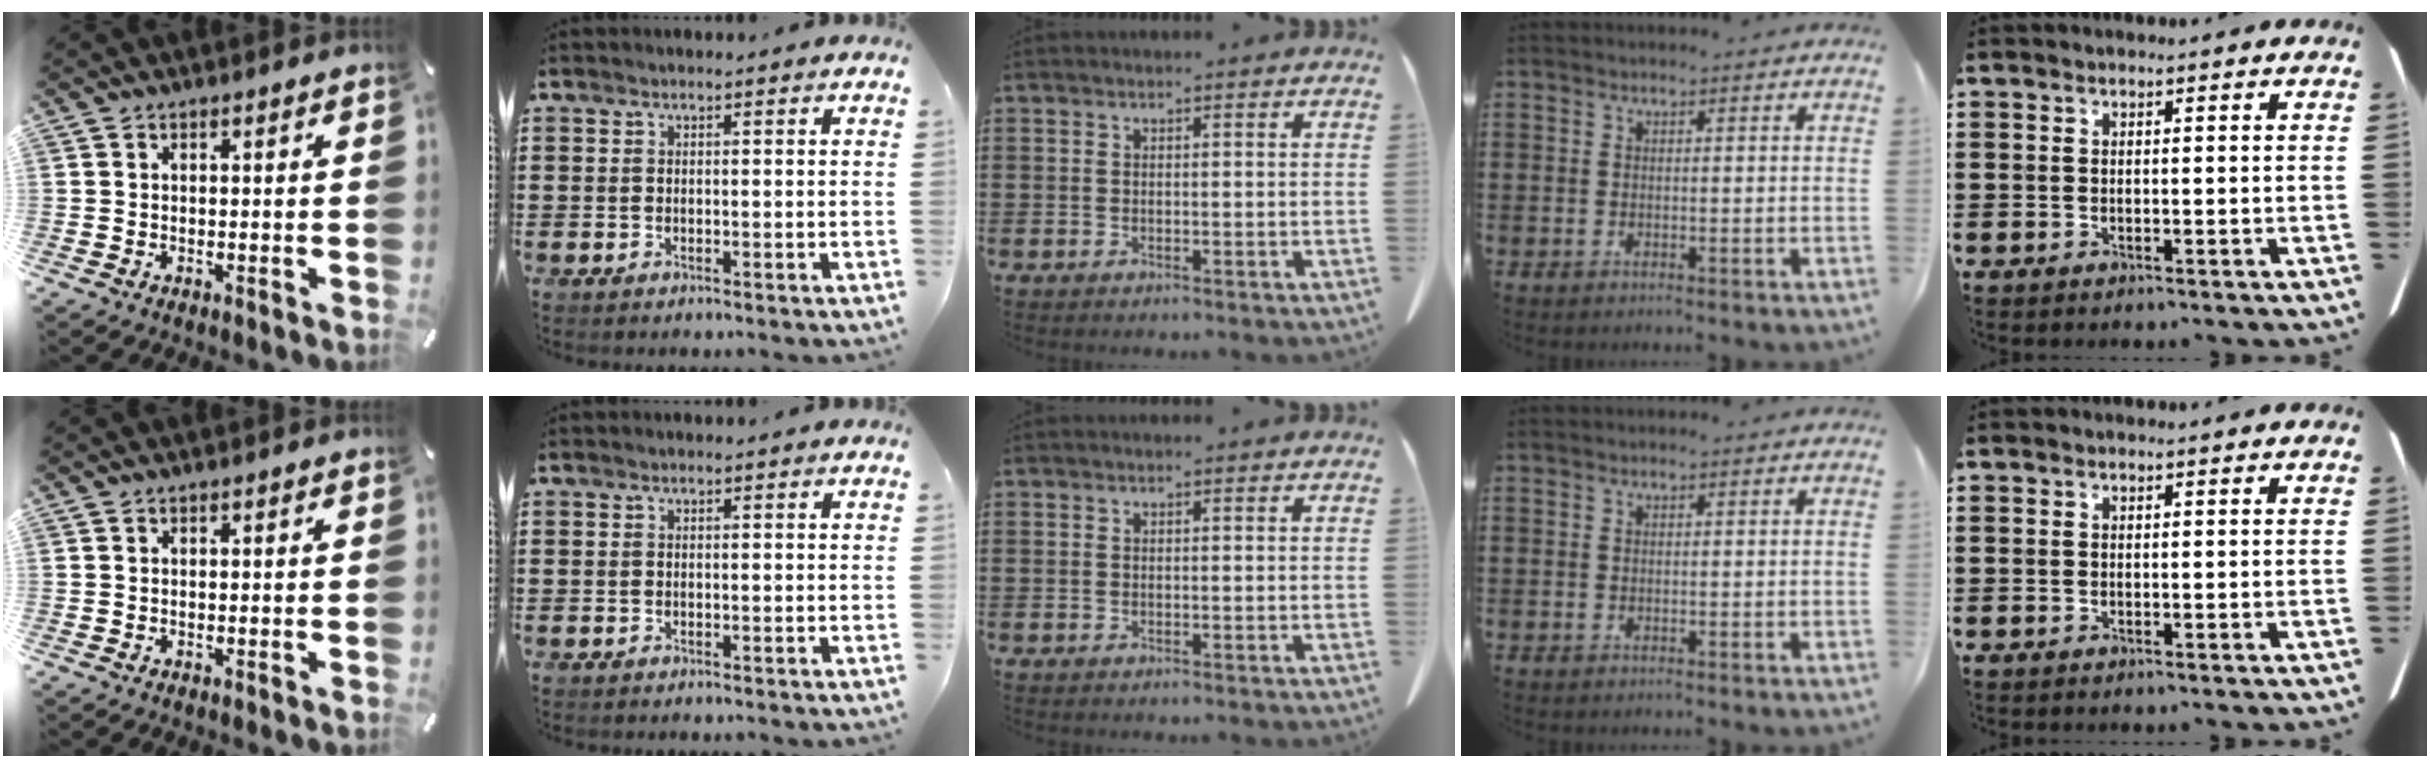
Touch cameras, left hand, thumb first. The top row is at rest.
{}